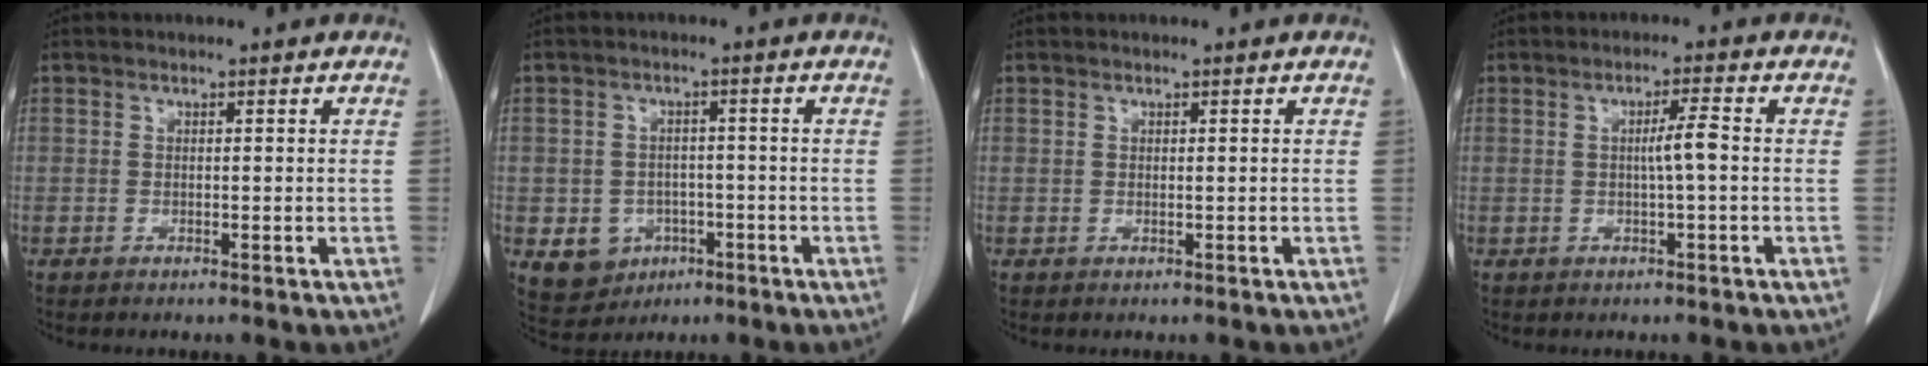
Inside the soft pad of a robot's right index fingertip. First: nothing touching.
{"total": 6.3, "force": [-2.2, 5.6, 1.9], "torque": [-0.029, 0.005, -0.020]}
{"total": 0.0}
{"total": 3.0, "force": [-0.1, -0.1, 3.0], "torque": [-0.049, 0.004, 0.001]}